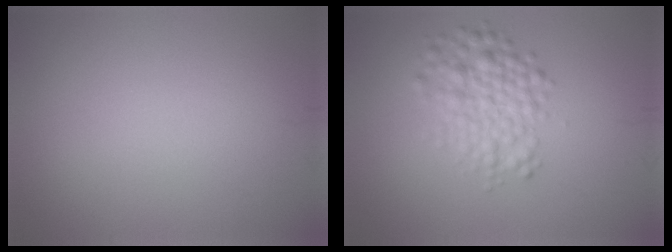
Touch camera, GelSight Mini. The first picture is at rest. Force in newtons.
{"total": 3.9, "press": 3.9, "slide": 0.1}